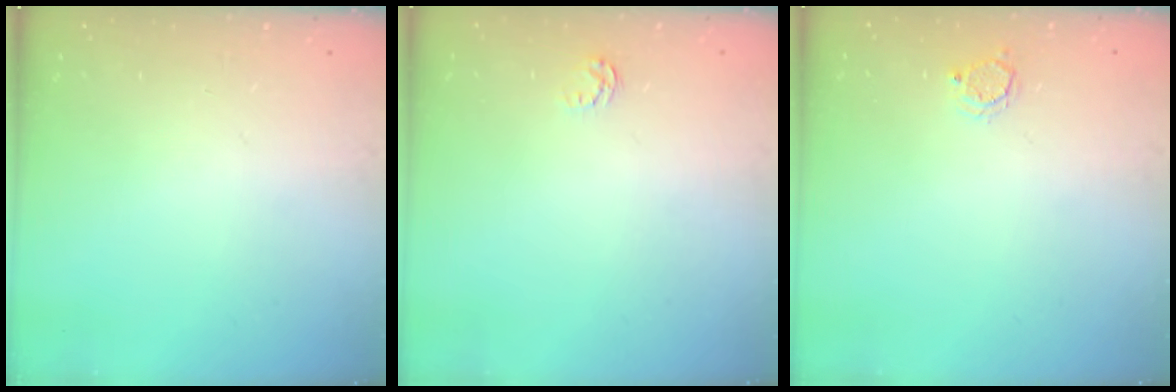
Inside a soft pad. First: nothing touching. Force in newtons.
{"total": 2.5, "press": 2.5, "slide": 0.4}
{"total": 3.3, "press": 3.3, "slide": 0.4}